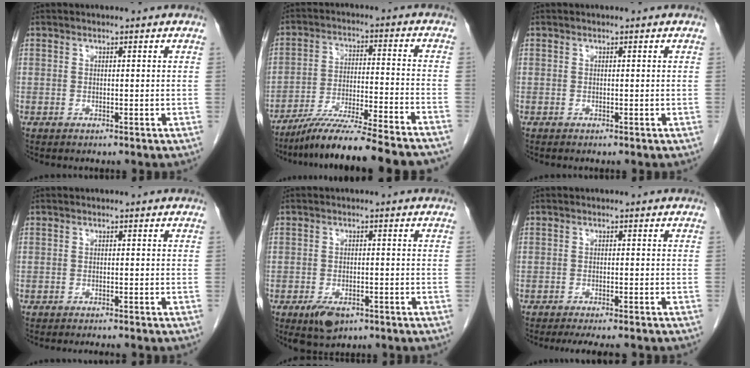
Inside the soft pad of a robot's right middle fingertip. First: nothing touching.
{"total": 19.3, "force": [-16.9, 0.0, 9.3], "torque": [-0.132, -0.024, -0.262]}
{"total": 0.0}
{"total": 3.1, "force": [-2.8, 0.3, 1.3], "torque": [-0.014, -0.004, -0.035]}
{"total": 4.6, "force": [-2.7, 2.2, 3.0], "torque": [-0.055, -0.005, -0.037]}
{"total": 7.6, "force": [-6.7, 1.3, 3.5], "torque": [-0.042, -0.012, -0.089]}